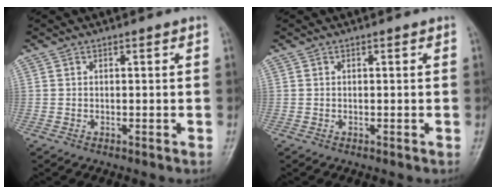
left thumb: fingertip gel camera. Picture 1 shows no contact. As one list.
[{"total": 0.0}]